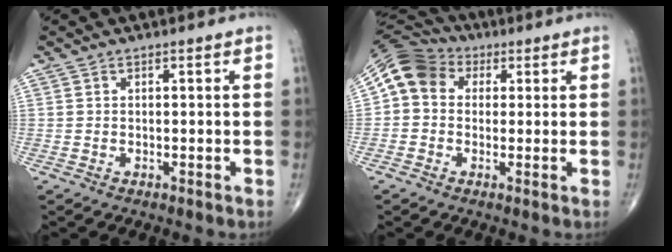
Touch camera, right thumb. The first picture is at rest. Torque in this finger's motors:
{"motor_torque": [0.03, 0.03, 0.14, -0.11, 0.07]}